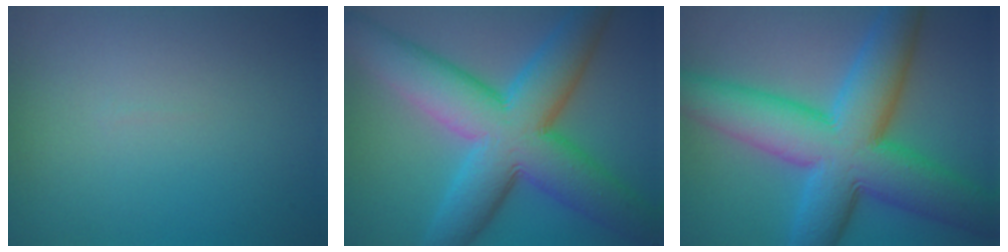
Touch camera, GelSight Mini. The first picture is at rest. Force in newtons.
{"total": 12.0, "press": 12.0, "slide": 0.3}
{"total": 12.6, "press": 12.6, "slide": 0.3}